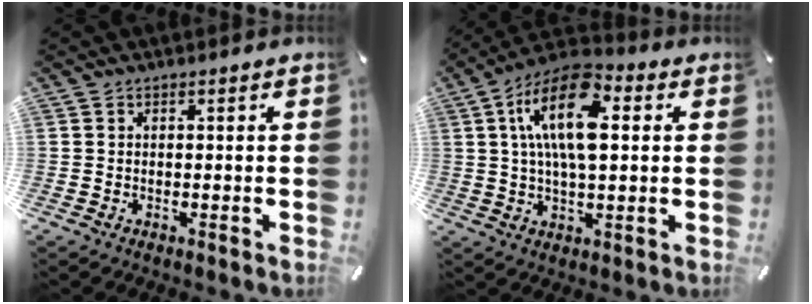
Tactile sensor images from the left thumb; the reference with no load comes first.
{"total": 15.2, "force": [3.7, 7.3, 12.8], "torque": [-0.249, -0.005, 0.059]}